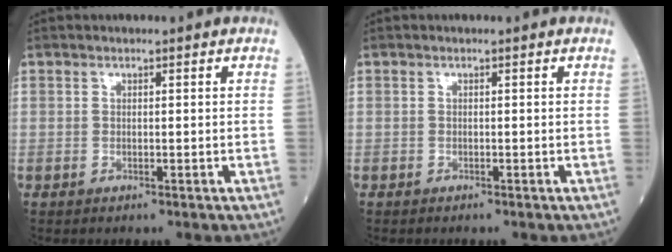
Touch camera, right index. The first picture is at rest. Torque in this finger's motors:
{"motor_torque": [-0.03, -0.02, 0.00, -0.06]}